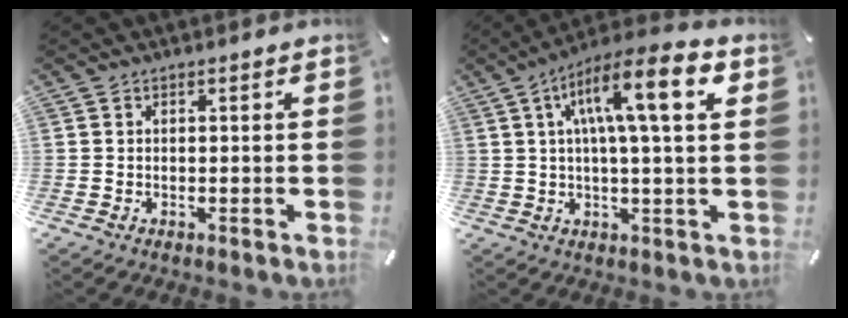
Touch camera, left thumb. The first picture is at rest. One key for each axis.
{"total": 14.5, "fx": 4.8, "fy": 2.8, "fz": 13.4, "tx": -0.228, "ty": -0.003, "tz": 0.072}